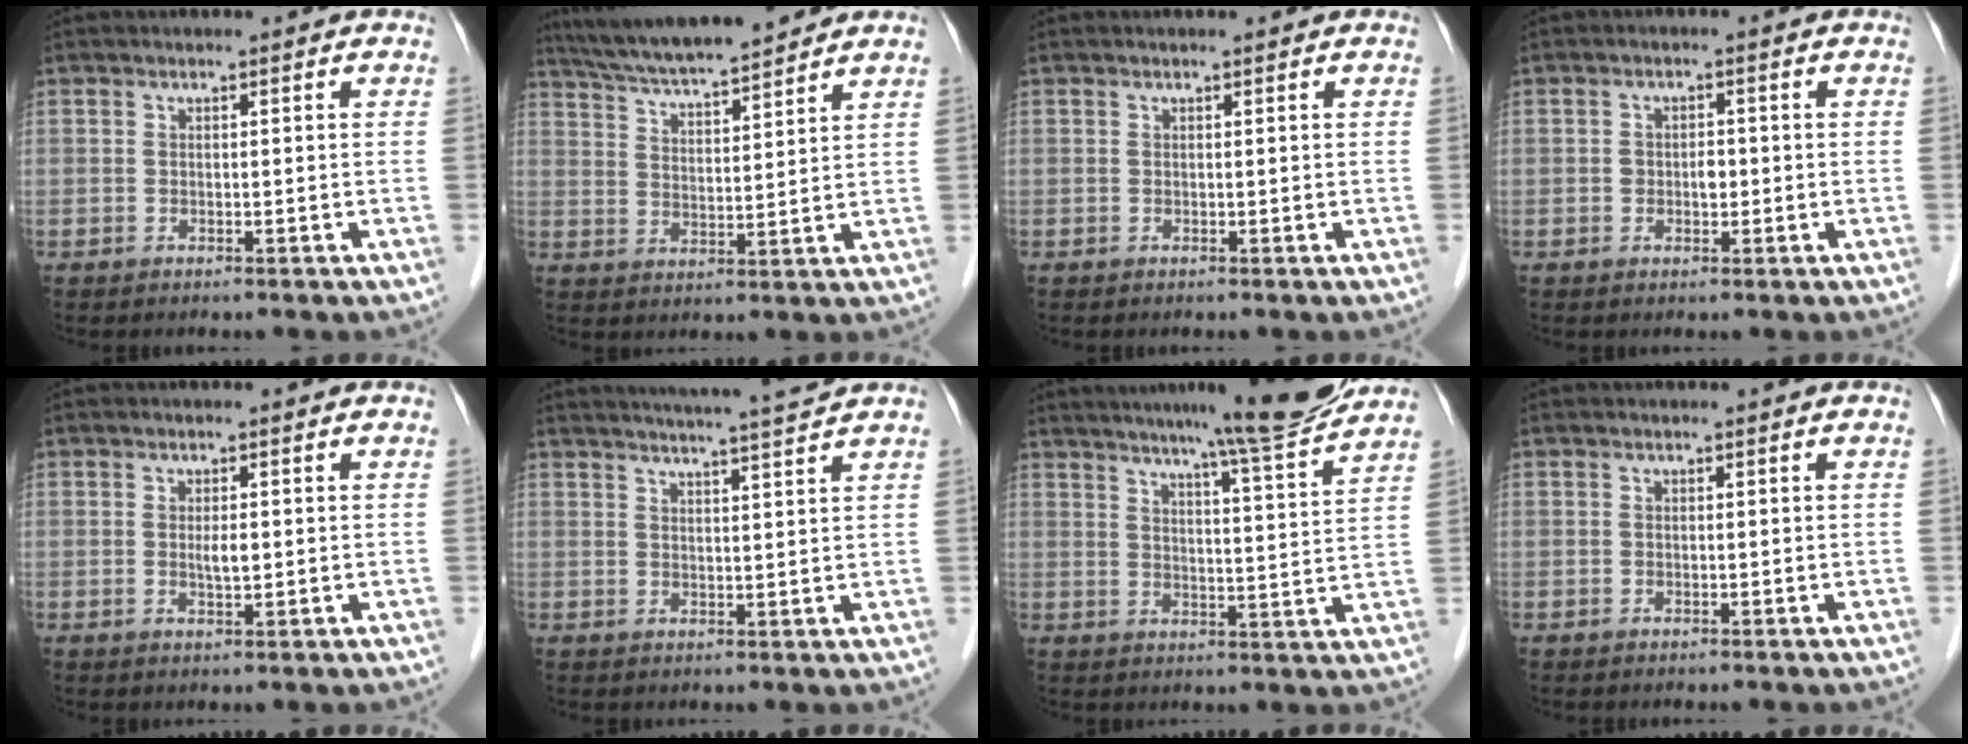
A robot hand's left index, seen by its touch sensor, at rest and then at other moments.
{"total": 13.1, "force": [11.8, 0.7, 5.7], "torque": [-0.102, 0.020, 0.195]}
{"total": 0.5, "force": [0.5, 0.0, 0.2], "torque": [-0.006, 0.001, 0.009]}
{"total": 2.0, "force": [-0.3, 1.3, 1.5], "torque": [-0.022, 0.004, -0.004]}
{"total": 1.9, "force": [0.1, 0.5, 1.8], "torque": [-0.034, -0.002, 0.005]}
{"total": 9.0, "force": [8.4, -1.9, 2.8], "torque": [-0.053, -0.013, 0.118]}
{"total": 13.1, "force": [11.4, -1.2, 6.4], "torque": [-0.100, -0.013, 0.152]}
{"total": 0.0}